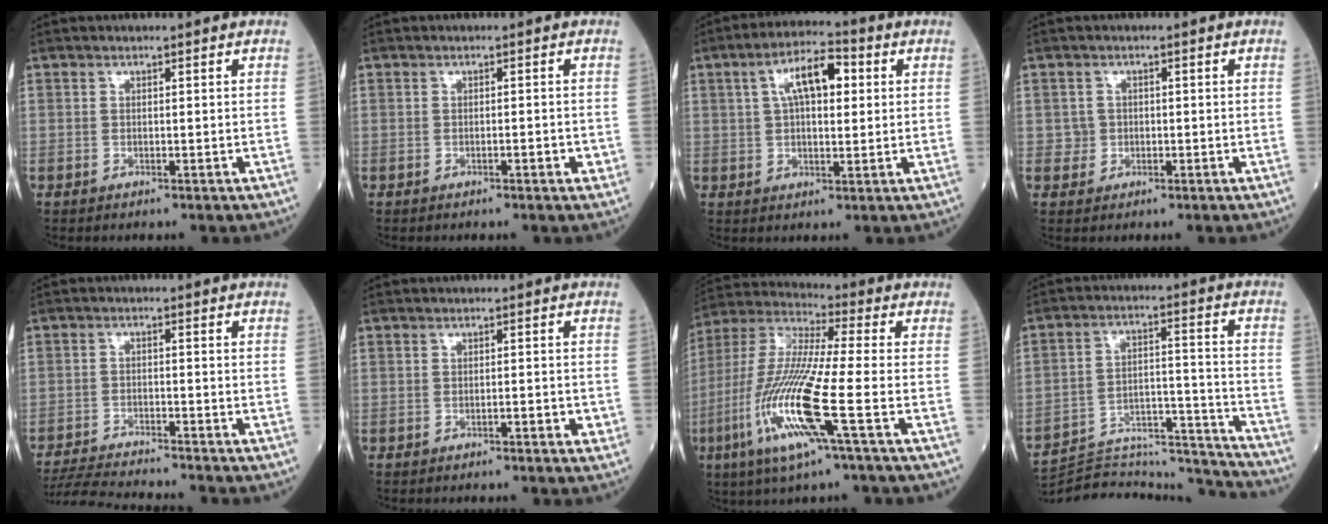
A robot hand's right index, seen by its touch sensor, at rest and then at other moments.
{"total": 1.2, "force": [-0.5, 0.3, 1.1], "torque": [-0.013, 0.002, -0.006]}
{"total": 8.7, "force": [2.5, 3.1, 7.7], "torque": [-0.138, 0.026, 0.039]}
{"total": 1.8, "force": [-0.2, 1.8, 0.2], "torque": [0.000, 0.005, -0.002]}
{"total": 10.0, "force": [-9.5, -0.7, 3.2], "torque": [-0.053, -0.015, -0.157]}
{"total": 1.5, "force": [-0.6, 0.4, 1.3], "torque": [-0.017, 0.002, -0.007]}
{"total": 16.6, "force": [-5.8, 0.4, 15.6], "torque": [-0.340, -0.022, -0.118]}
{"total": 23.1, "force": [-22.7, 1.3, 3.9], "torque": [-0.065, 0.023, -0.325]}